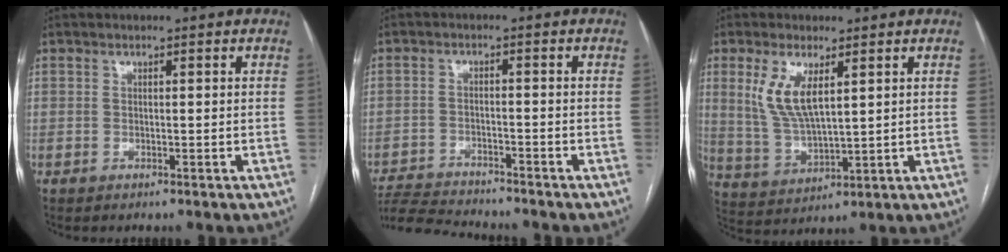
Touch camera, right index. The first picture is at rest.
{"total": 8.5, "force": [-8.3, 0.1, 1.9], "torque": [-0.034, -0.008, -0.142]}
{"total": 8.0, "force": [3.2, 2.6, 6.8], "torque": [-0.152, -0.004, 0.073]}